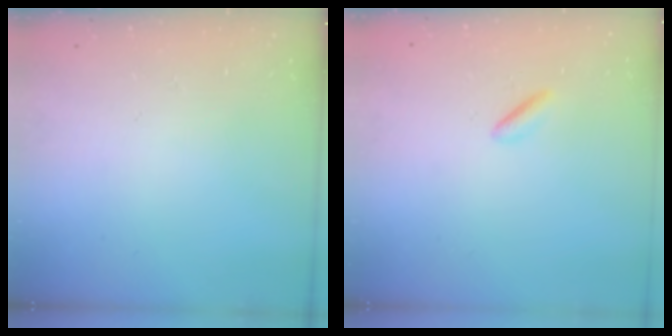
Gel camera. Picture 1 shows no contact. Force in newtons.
{"total": 1.9, "press": 1.7, "slide": 0.7}